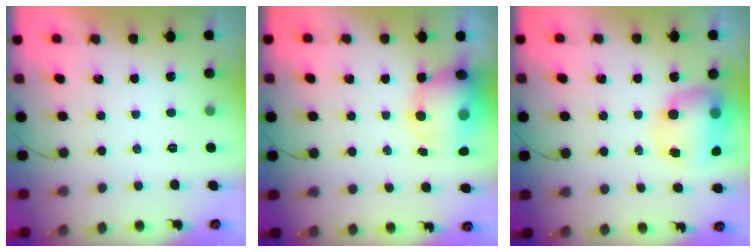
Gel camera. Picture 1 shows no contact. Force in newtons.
{"total": 11.6, "press": 11.1, "slide": 3.1}
{"total": 10.8, "press": 10.5, "slide": 2.6}